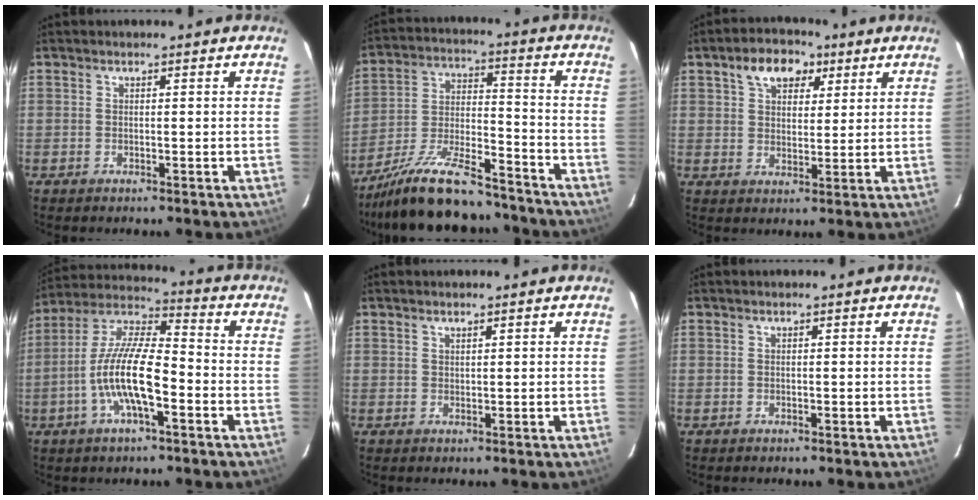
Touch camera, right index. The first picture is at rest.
{"total": 19.5, "force": [-16.3, 4.9, 9.4], "torque": [-0.187, -0.014, -0.265]}
{"total": 8.2, "force": [4.3, 5.1, 4.7], "torque": [-0.079, 0.024, 0.069]}
{"total": 13.9, "force": [-4.5, 3.8, 12.6], "torque": [-0.253, 0.000, -0.090]}
{"total": 0.7, "force": [0.7, 0.3, 0.3], "torque": [-0.005, 0.002, 0.012]}
{"total": 0.0}